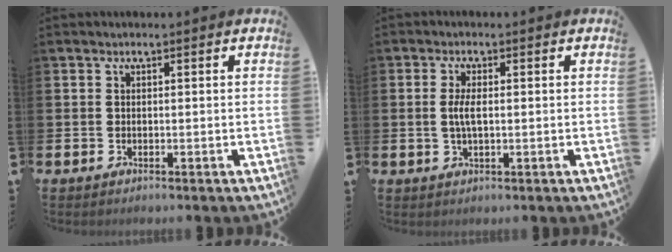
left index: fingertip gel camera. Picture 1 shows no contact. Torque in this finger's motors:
{"motor_torque": [0.95, 0.01, 0.17, 0.16]}